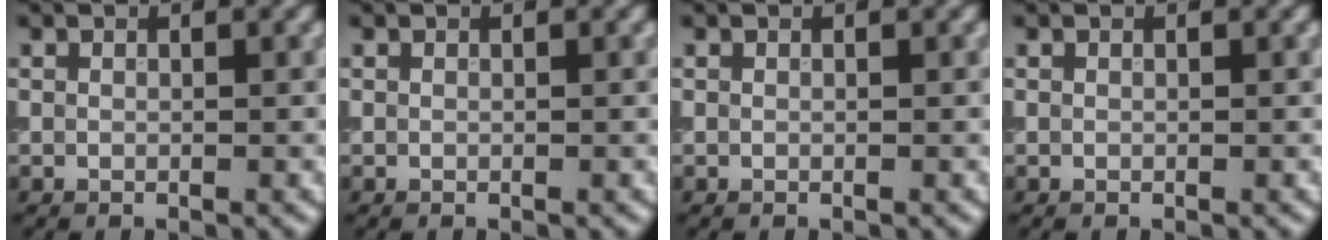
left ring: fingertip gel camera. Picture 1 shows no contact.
{"total": 0.0}
{"total": 0.0}
{"total": 0.0}